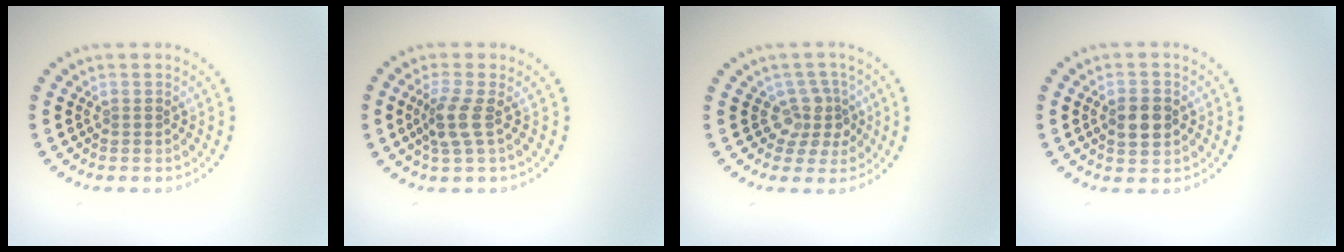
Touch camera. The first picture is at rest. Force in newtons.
{"total": 2.6, "press": 2.0, "slide": 1.6}
{"total": 2.9, "press": 2.1, "slide": 2.0}
{"total": 3.0, "press": 3.0, "slide": 0.1}